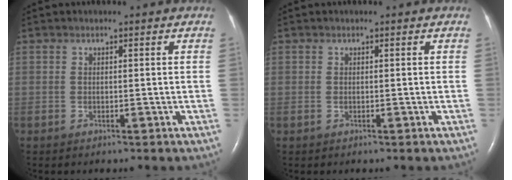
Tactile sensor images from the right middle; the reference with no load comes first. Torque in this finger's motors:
{"motor_torque": [0.01, 0.01, 0.01, -0.02]}